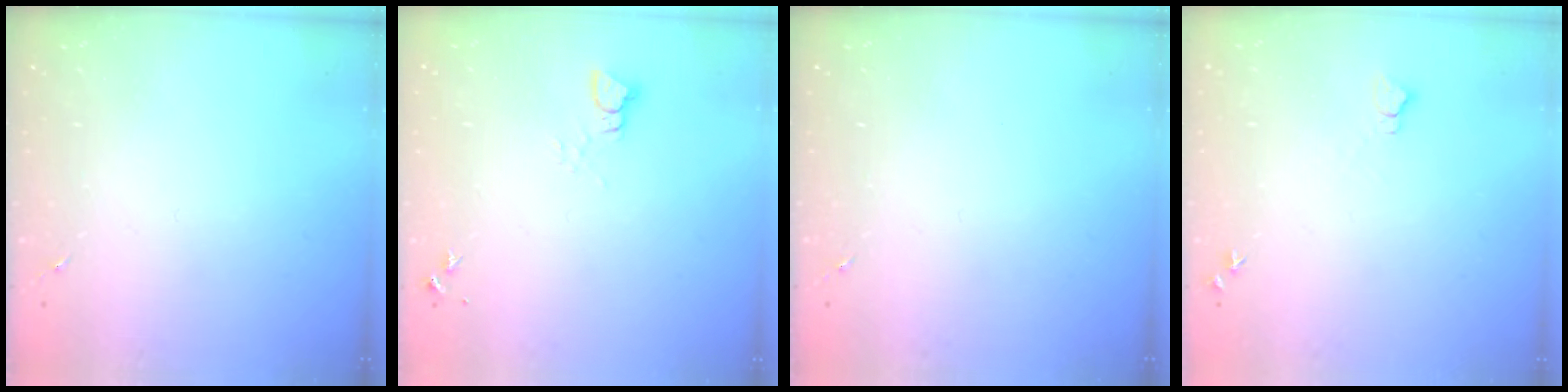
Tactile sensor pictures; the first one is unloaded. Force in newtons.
{"total": 2.5, "press": 2.5, "slide": 0.1}
{"total": 0.0}
{"total": 4.6, "press": 4.6, "slide": 0.6}